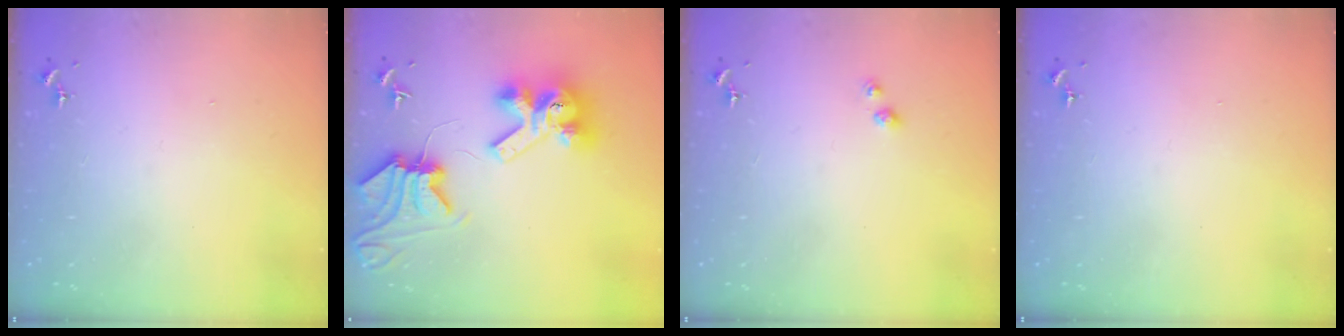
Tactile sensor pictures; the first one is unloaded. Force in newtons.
{"total": 12.7, "press": 12.7, "slide": 1.3}
{"total": 3.4, "press": 3.4, "slide": 0.2}
{"total": 0.0}